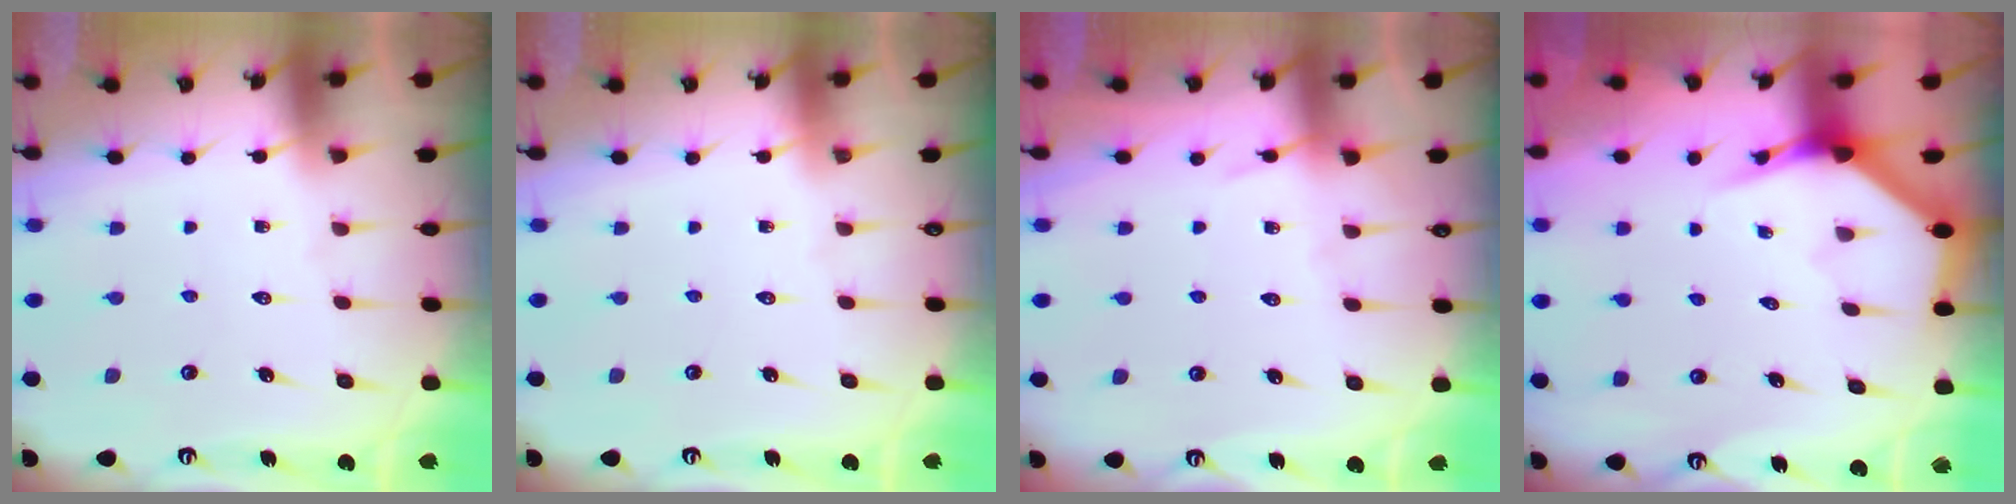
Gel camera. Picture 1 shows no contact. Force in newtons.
{"total": 0.0}
{"total": 4.4, "press": 4.4, "slide": 0.5}
{"total": 3.8, "press": 3.8, "slide": 0.2}